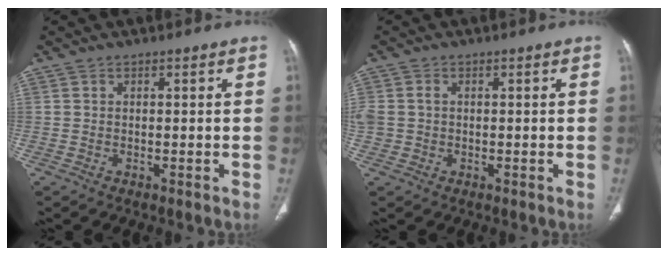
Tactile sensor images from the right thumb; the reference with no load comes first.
{"total": 3.3, "force": [0.0, 2.8, 1.8], "torque": [-0.047, 0.010, 0.004]}